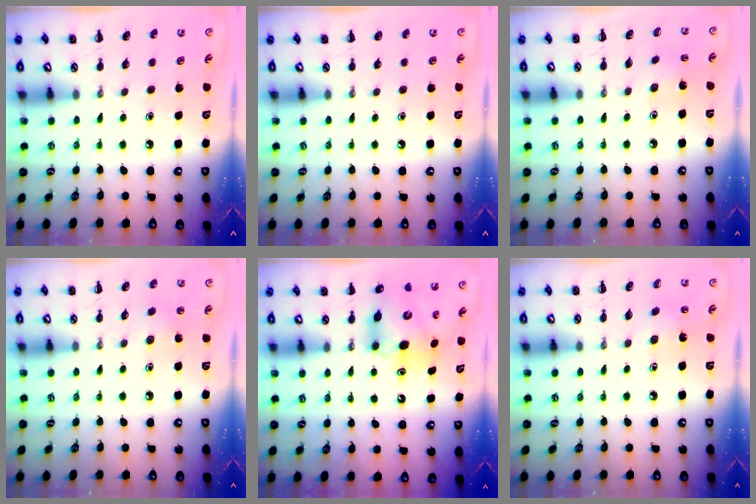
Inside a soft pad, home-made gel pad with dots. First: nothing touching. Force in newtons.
{"total": 0.0}
{"total": 1.3, "press": 1.2, "slide": 0.6}
{"total": 2.6, "press": 2.5, "slide": 0.8}
{"total": 7.5, "press": 7.2, "slide": 1.9}
{"total": 1.6, "press": 1.4, "slide": 0.7}